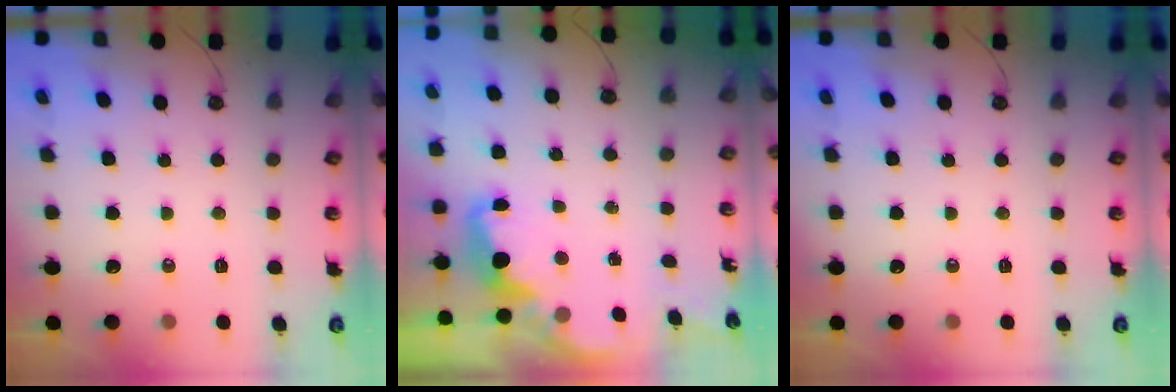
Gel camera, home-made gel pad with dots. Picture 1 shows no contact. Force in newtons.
{"total": 2.1, "press": 2.0, "slide": 0.6}
{"total": 0.0}